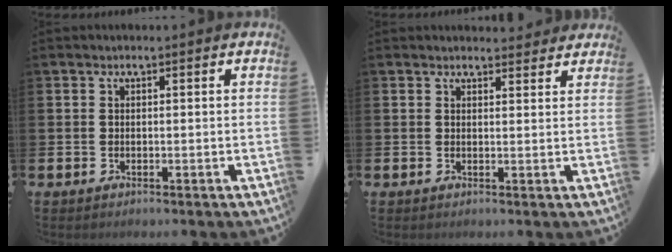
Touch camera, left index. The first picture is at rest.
{"total": 2.1, "force": [2.1, 0.5, 0.0], "torque": [0.005, -0.011, 0.037]}